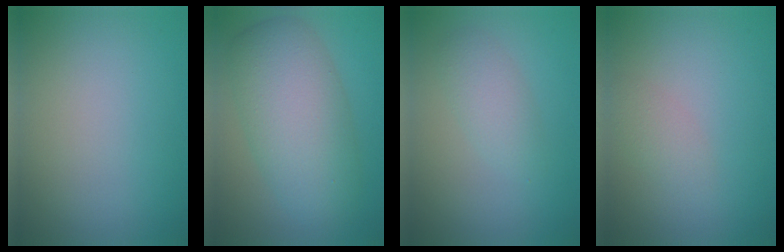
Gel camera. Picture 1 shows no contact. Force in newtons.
{"total": 8.3, "press": 8.3, "slide": 0.3}
{"total": 2.4, "press": 2.4, "slide": 0.2}
{"total": 1.5, "press": 1.5, "slide": 0.0}